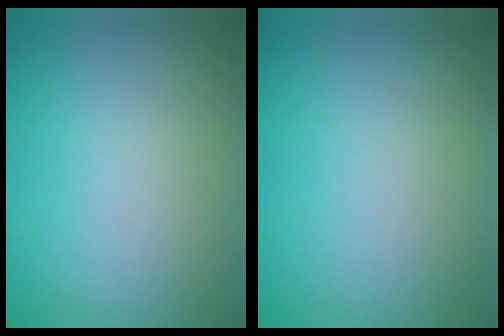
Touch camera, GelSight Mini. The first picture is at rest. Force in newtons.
{"total": 0.0}